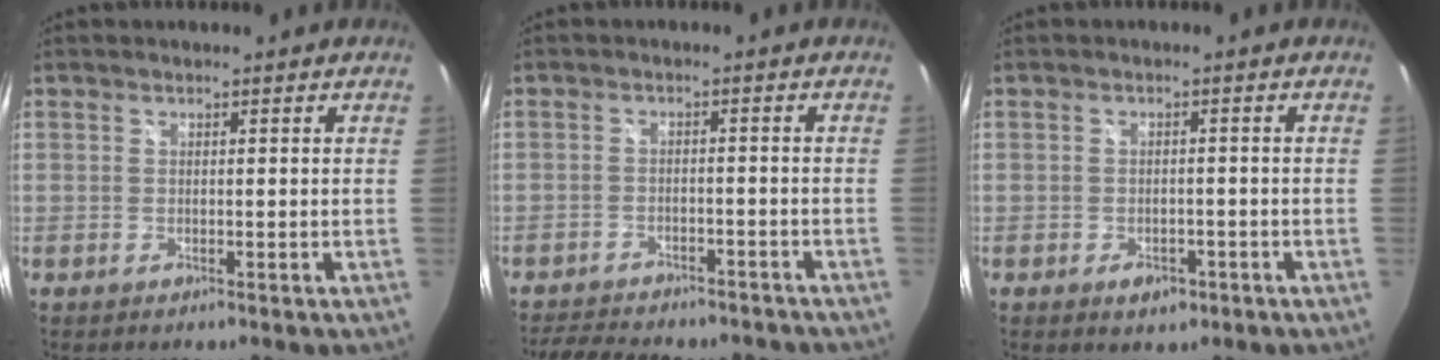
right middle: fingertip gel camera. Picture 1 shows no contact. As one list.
[{"total": 12.8, "force": [-11.1, 3.8, 5.1], "torque": [-0.113, -0.013, -0.152]}, {"total": 3.4, "force": [-1.8, 2.1, 1.9], "torque": [-0.034, -0.001, -0.021]}]